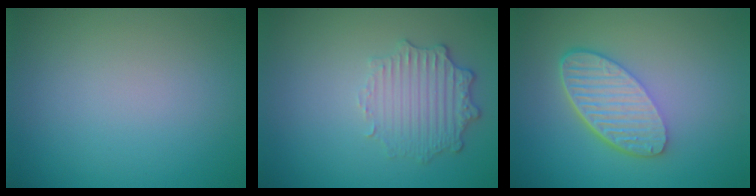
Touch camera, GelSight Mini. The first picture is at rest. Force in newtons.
{"total": 2.9, "press": 2.4, "slide": 1.6}
{"total": 5.6, "press": 4.0, "slide": 3.9}